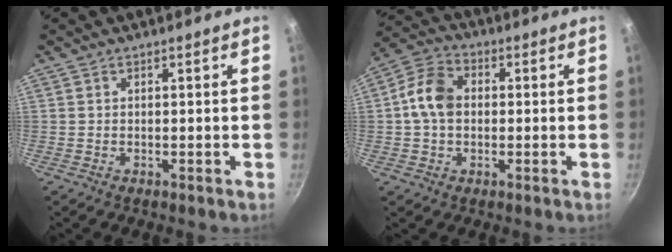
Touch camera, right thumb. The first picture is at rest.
{"total": 9.0, "force": [0.2, 6.7, 6.1], "torque": [-0.100, 0.020, -0.008]}